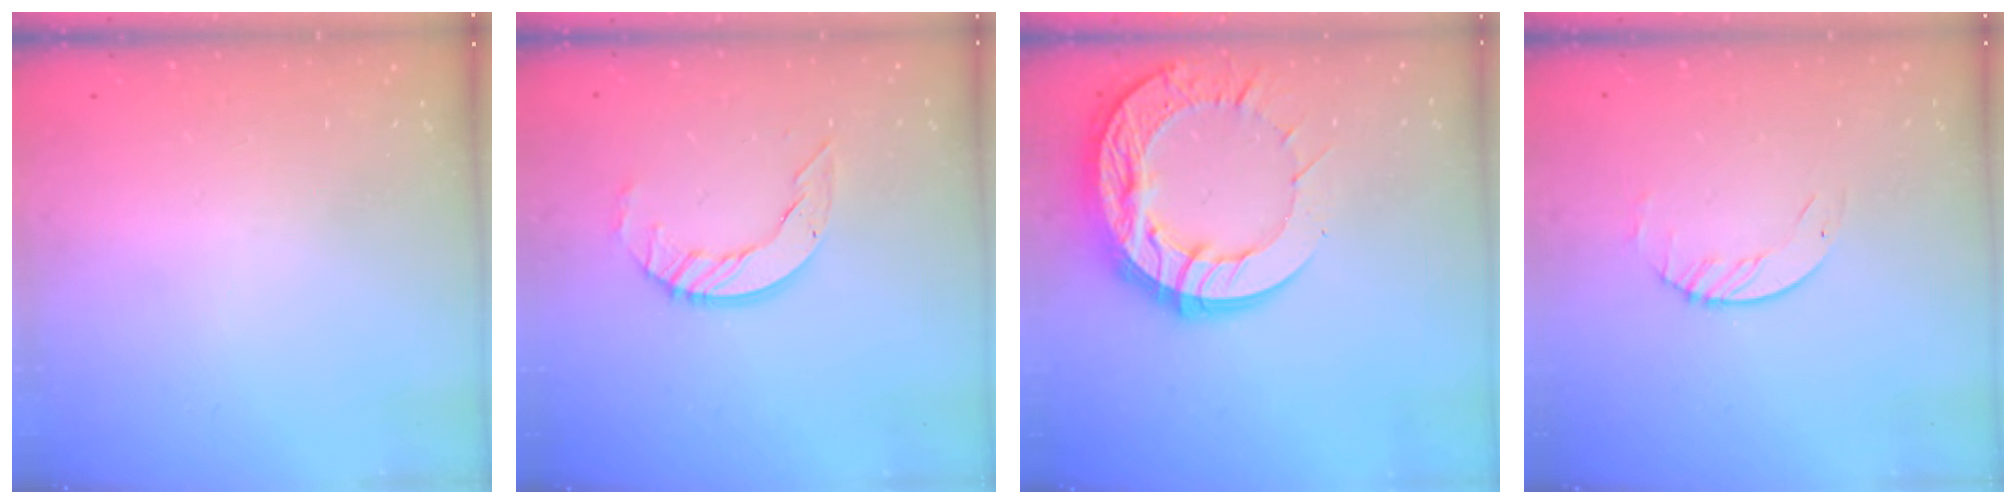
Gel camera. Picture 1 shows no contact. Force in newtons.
{"total": 8.3, "press": 8.3, "slide": 0.7}
{"total": 20.5, "press": 20.4, "slide": 1.7}
{"total": 1.6, "press": 1.6, "slide": 0.2}